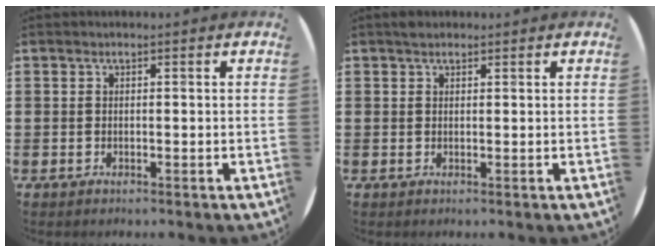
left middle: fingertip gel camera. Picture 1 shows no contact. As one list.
[{"total": 0.9, "force": [0.8, 0.4, 0.1], "torque": [0.004, -0.001, 0.014]}]